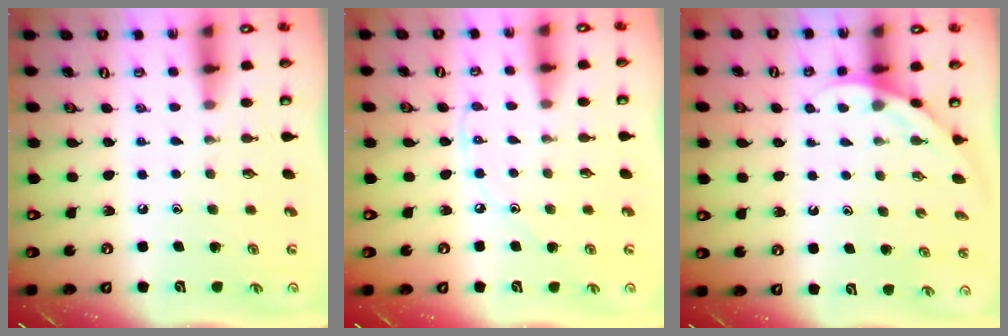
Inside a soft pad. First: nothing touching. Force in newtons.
{"total": 4.2, "press": 4.2, "slide": 0.7}
{"total": 2.6, "press": 2.6, "slide": 0.1}